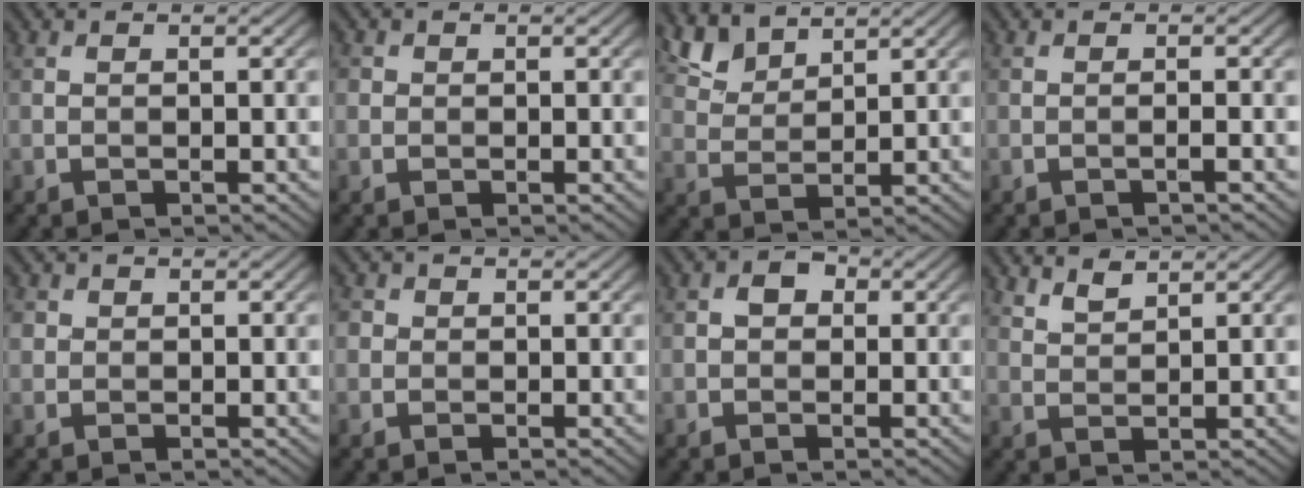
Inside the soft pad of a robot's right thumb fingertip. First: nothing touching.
{"total": 1.0, "force": [0.2, 0.9, 0.2], "torque": [-0.003, -0.001, 0.002]}
{"total": 5.0, "force": [4.1, 1.9, 2.3], "torque": [-0.063, 0.006, 0.091]}
{"total": 0.8, "force": [-0.3, -0.1, 0.7], "torque": [-0.011, 0.005, -0.011]}
{"total": 1.4, "force": [0.4, 1.3, 0.4], "torque": [-0.010, 0.000, 0.006]}
{"total": 1.8, "force": [0.4, 1.7, 0.5], "torque": [-0.015, 0.001, 0.001]}
{"total": 2.2, "force": [0.2, 1.8, 1.2], "torque": [-0.023, 0.002, -0.003]}
{"total": 2.7, "force": [2.3, 0.5, 1.2], "torque": [-0.026, -0.001, 0.054]}